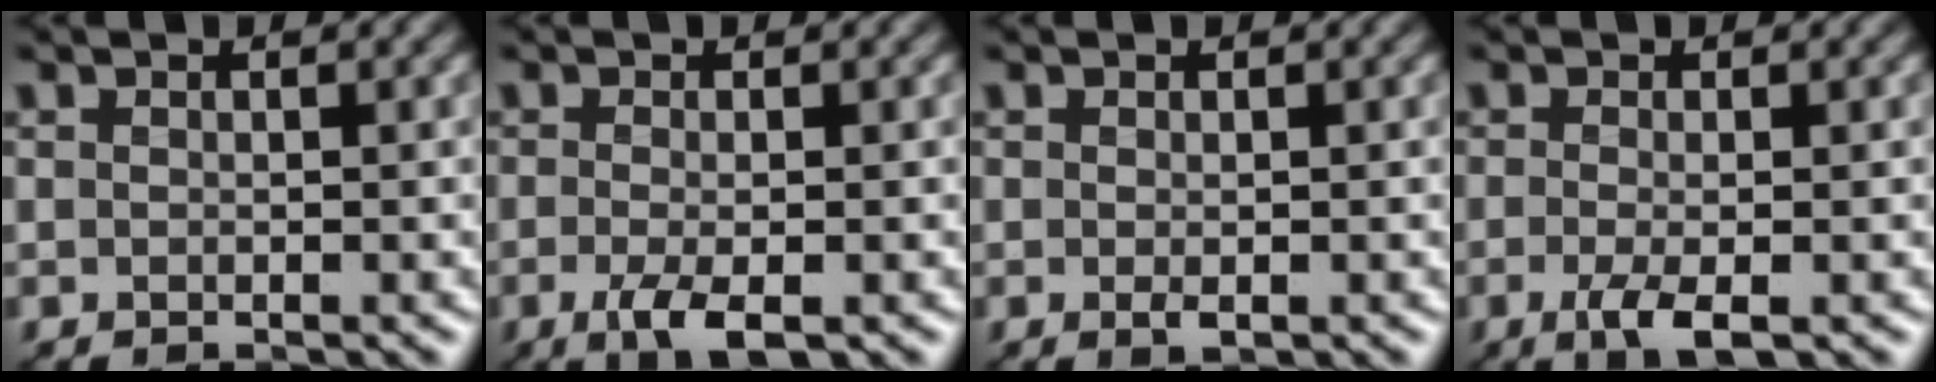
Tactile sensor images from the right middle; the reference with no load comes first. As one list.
[{"total": 3.0, "force": [-1.2, 0.9, 2.6], "torque": [-0.055, -0.008, -0.024]}, {"total": 0.8, "force": [-0.2, 0.3, 0.7], "torque": [-0.014, -0.004, -0.001]}, {"total": 2.7, "force": [-1.1, 0.7, 2.4], "torque": [-0.052, -0.008, -0.022]}]